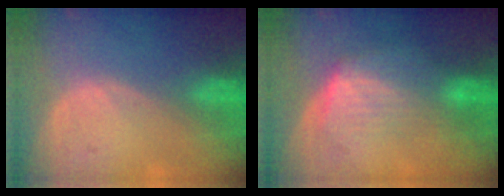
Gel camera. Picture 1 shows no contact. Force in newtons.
{"total": 6.3, "press": 6.0, "slide": 1.9}